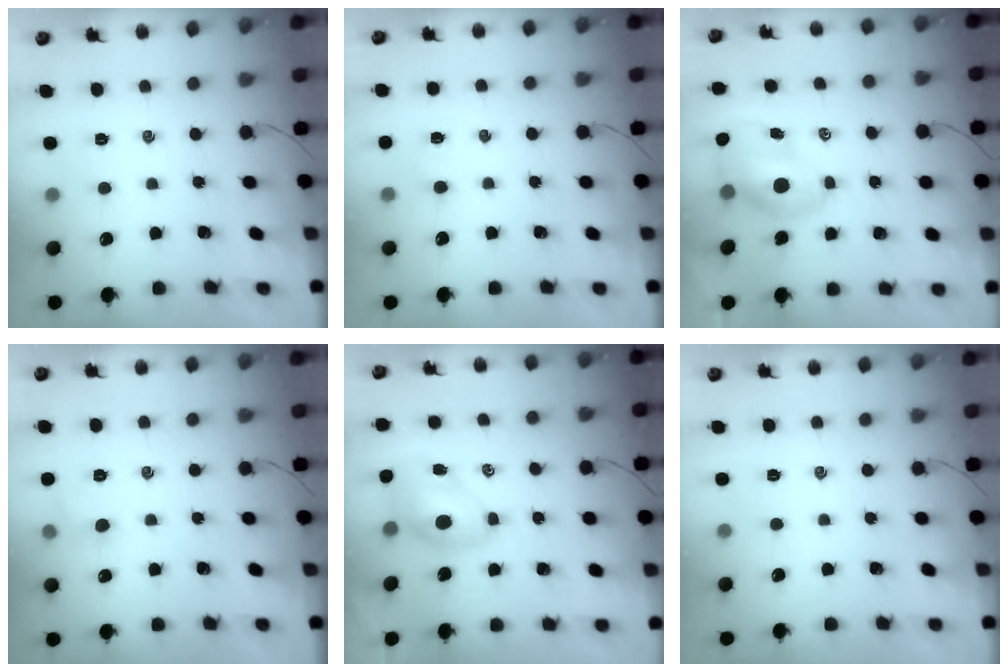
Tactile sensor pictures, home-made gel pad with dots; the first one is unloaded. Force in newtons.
{"total": 1.3, "press": 1.2, "slide": 0.5}
{"total": 7.7, "press": 7.4, "slide": 2.1}
{"total": 4.5, "press": 4.3, "slide": 1.5}
{"total": 7.2, "press": 7.1, "slide": 1.3}
{"total": 0.0}